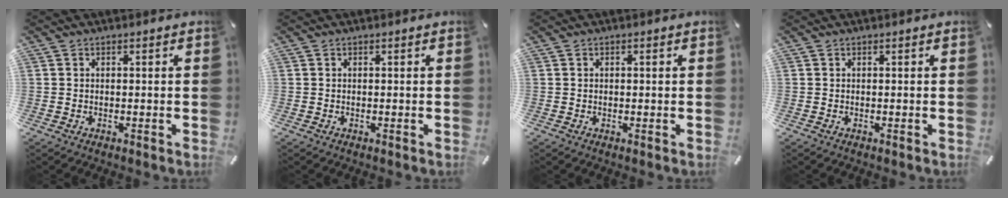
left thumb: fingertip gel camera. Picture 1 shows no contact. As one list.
[{"total": 0.0}, {"total": 0.7, "force": [0.1, 0.4, 0.6], "torque": [-0.012, 0.001, 0.000]}, {"total": 0.0}]